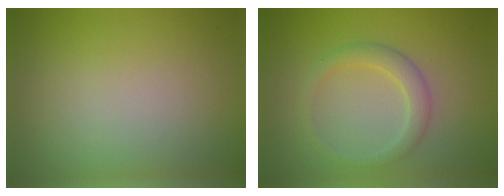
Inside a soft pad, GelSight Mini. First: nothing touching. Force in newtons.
{"total": 2.3, "press": 2.3, "slide": 0.3}